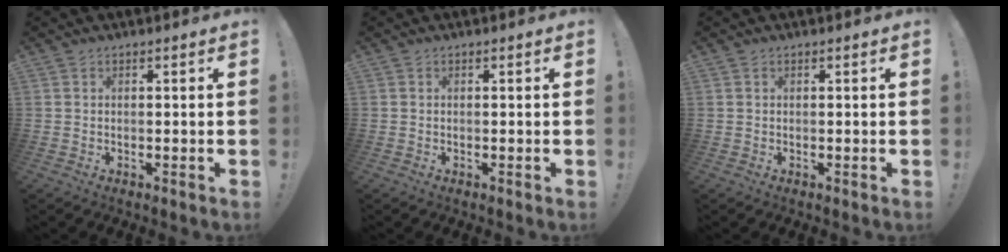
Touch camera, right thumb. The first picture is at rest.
{"total": 0.0}
{"total": 0.0}